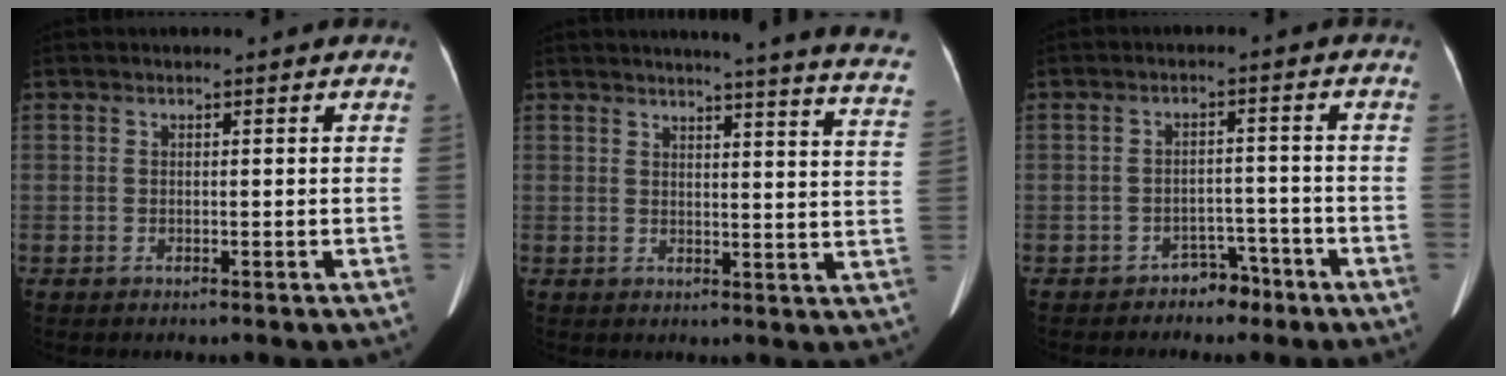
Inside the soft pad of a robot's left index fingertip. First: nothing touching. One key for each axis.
{"total": 20.3, "fx": 18.4, "fy": -0.3, "fz": 8.6, "tx": -0.104, "ty": -0.084, "tz": 0.192}
{"total": 3.5, "fx": -2.8, "fy": 2.1, "fz": 0.7, "tx": -0.011, "ty": 0.010, "tz": -0.037}